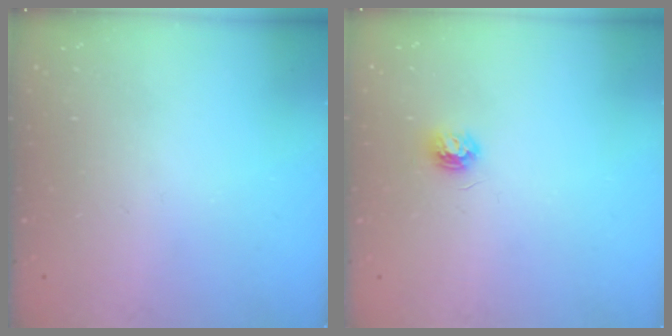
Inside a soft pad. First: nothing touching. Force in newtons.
{"total": 3.7, "press": 3.7, "slide": 0.4}